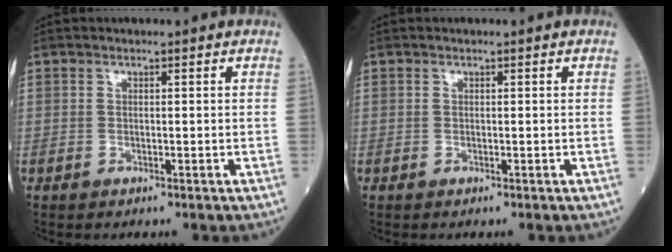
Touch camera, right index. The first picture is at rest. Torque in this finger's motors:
{"motor_torque": [0.00, 0.00, 0.00, -0.01]}